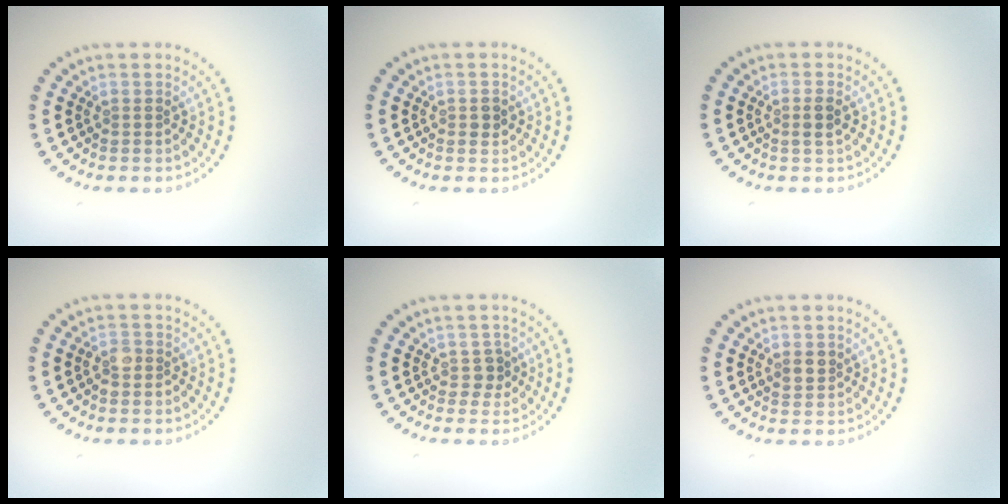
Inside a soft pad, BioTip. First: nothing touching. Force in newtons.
{"total": 1.0, "press": 1.0, "slide": 0.1}
{"total": 1.3, "press": 1.2, "slide": 0.5}
{"total": 1.4, "press": 1.3, "slide": 0.7}
{"total": 1.3, "press": 1.1, "slide": 0.7}
{"total": 1.4, "press": 1.3, "slide": 0.4}